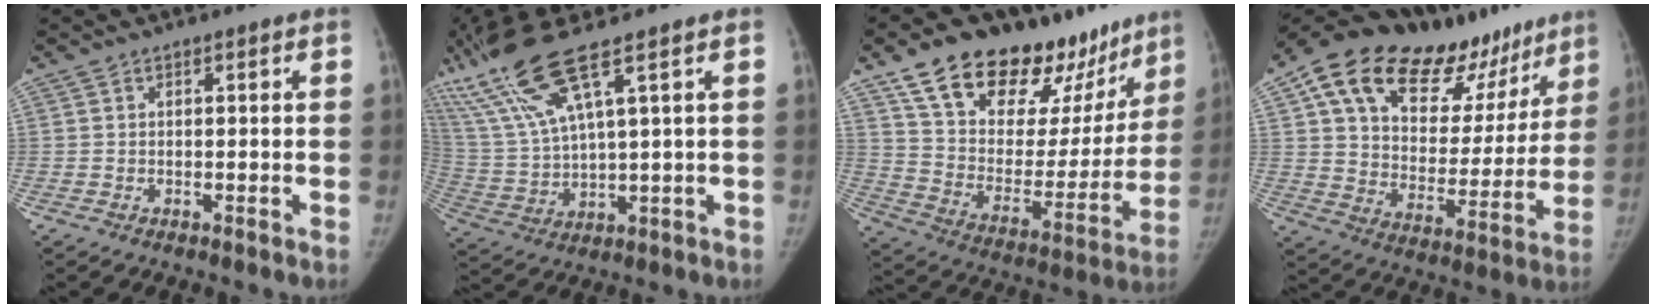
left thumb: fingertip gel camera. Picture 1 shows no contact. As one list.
[{"total": 15.3, "force": [8.7, 2.0, 12.5], "torque": [-0.287, -0.025, 0.182]}, {"total": 29.5, "force": [20.2, 14.7, 15.8], "torque": [-0.198, -0.062, 0.314]}, {"total": 28.6, "force": [18.2, 14.7, 16.6], "torque": [-0.216, -0.022, 0.289]}]